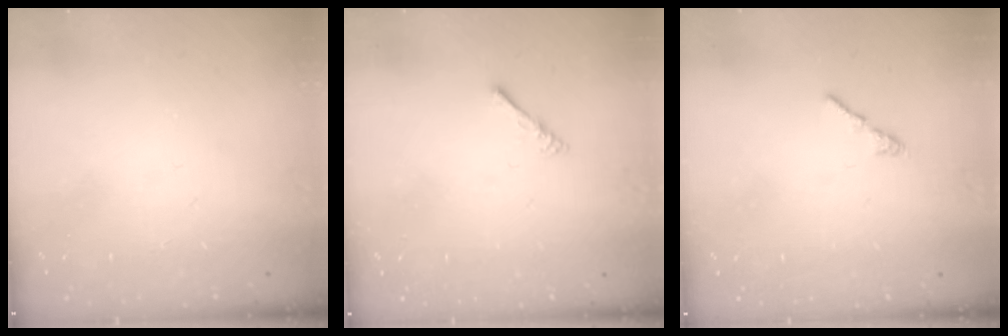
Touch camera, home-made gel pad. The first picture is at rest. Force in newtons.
{"total": 1.6, "press": 1.6, "slide": 0.4}
{"total": 0.7, "press": 0.6, "slide": 0.4}